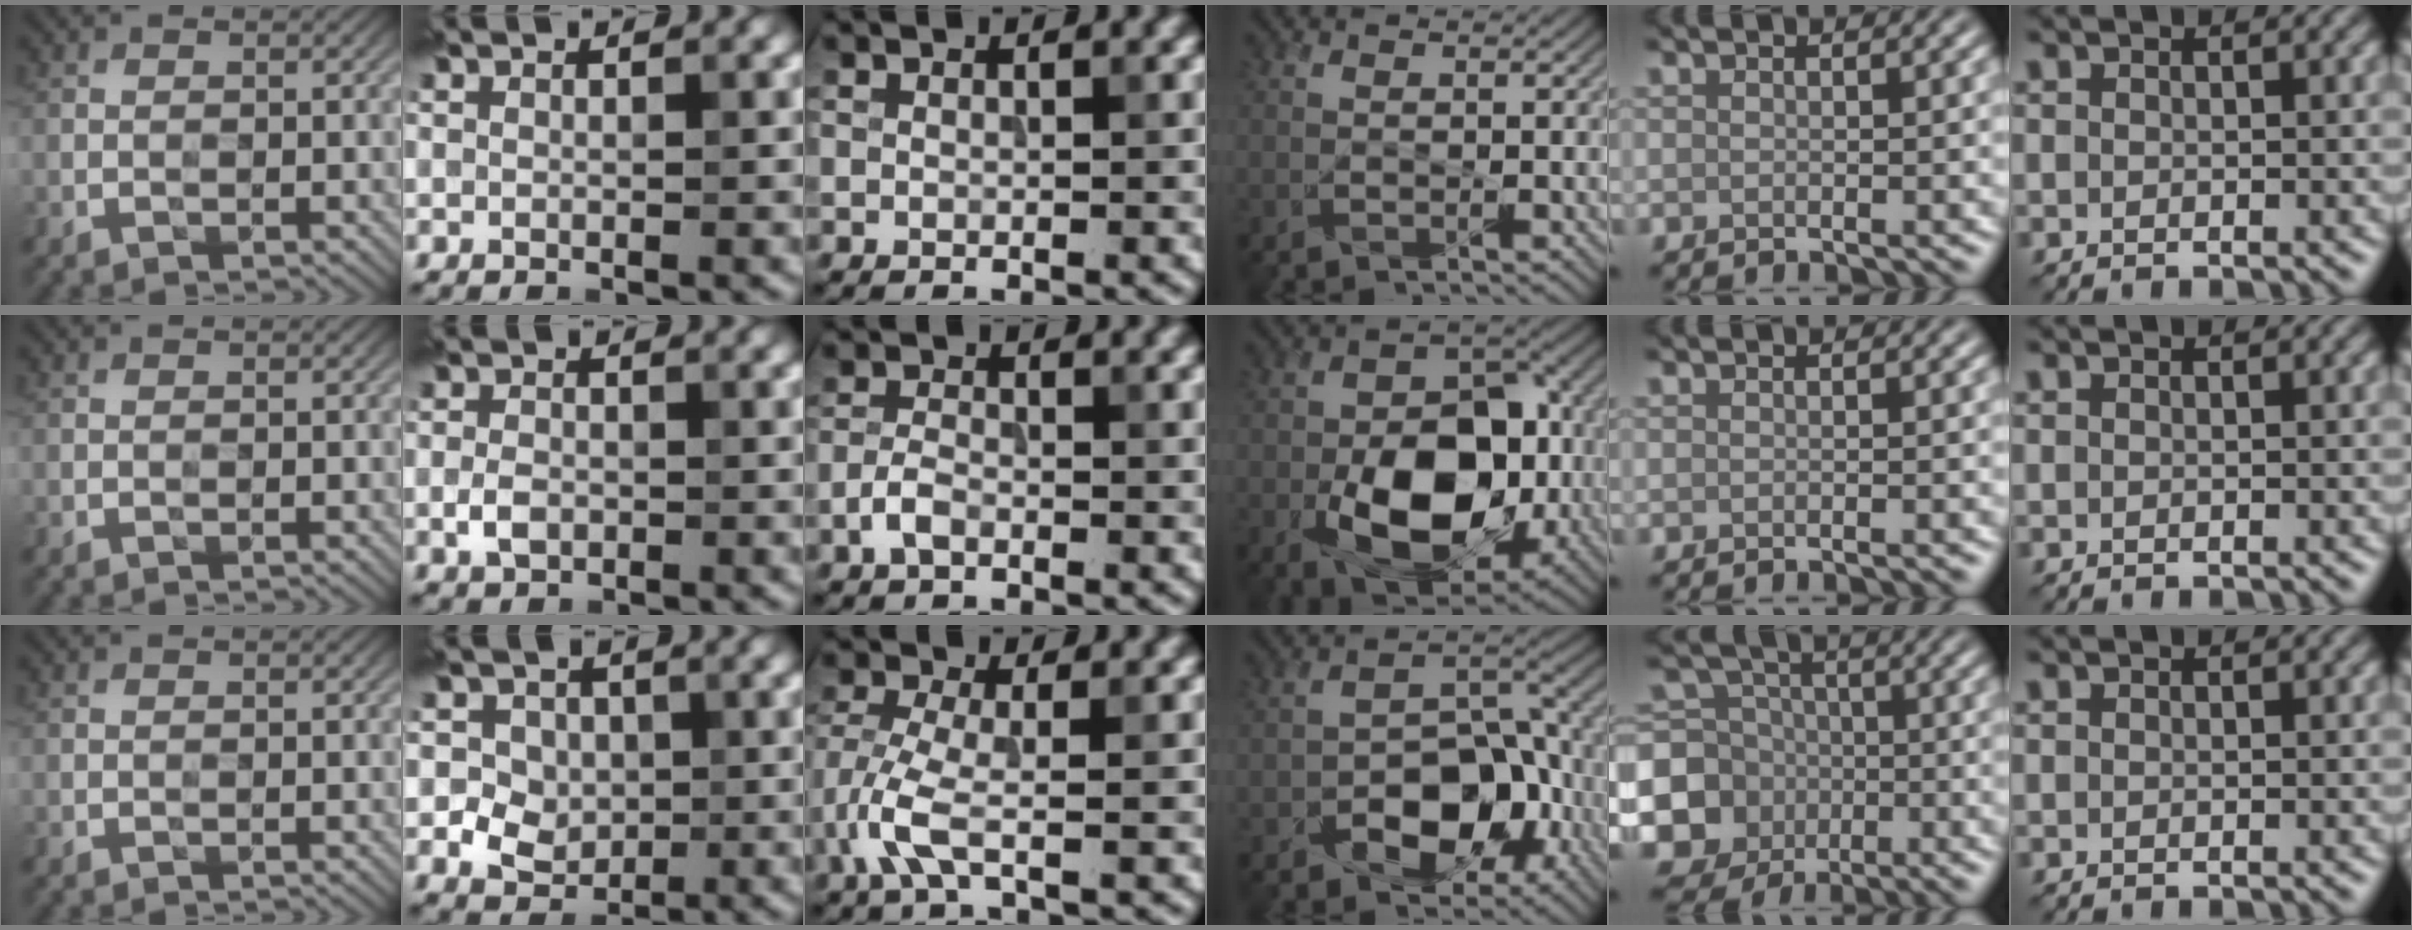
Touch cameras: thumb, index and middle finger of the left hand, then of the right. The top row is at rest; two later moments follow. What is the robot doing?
{"motion": "wipe", "object": "compact mirror"}